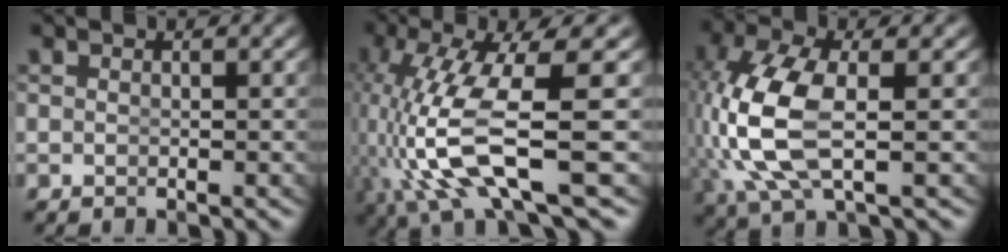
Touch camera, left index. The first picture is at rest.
{"total": 8.9, "force": [-1.5, 2.8, 8.3], "torque": [-0.178, -0.025, -0.007]}
{"total": 6.7, "force": [-0.1, 3.0, 6.0], "torque": [-0.156, -0.023, 0.019]}